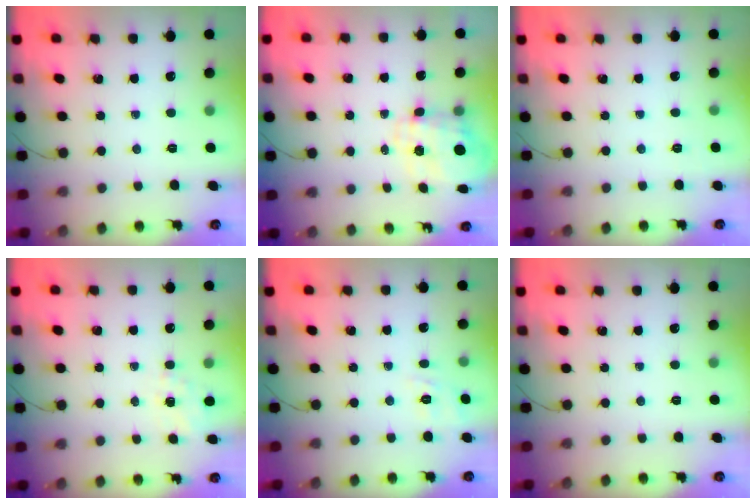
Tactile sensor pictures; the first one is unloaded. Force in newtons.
{"total": 3.5, "press": 3.3, "slide": 1.2}
{"total": 5.9, "press": 5.6, "slide": 1.6}
{"total": 1.5, "press": 1.1, "slide": 1.1}
{"total": 2.2, "press": 0.8, "slide": 2.0}
{"total": 0.0}